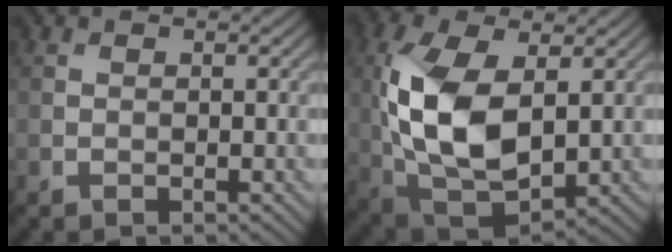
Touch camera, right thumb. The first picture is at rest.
{"total": 13.7, "force": [0.9, 7.6, 11.4], "torque": [-0.264, -0.004, 0.022]}